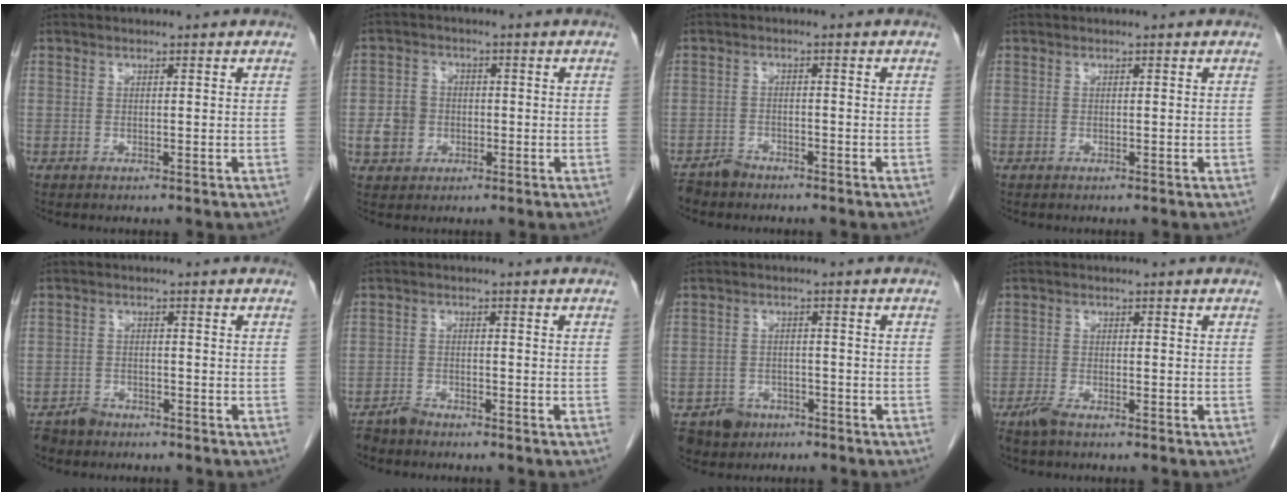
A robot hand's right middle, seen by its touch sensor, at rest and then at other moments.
{"total": 4.5, "force": [-1.1, 4.1, 1.8], "torque": [-0.040, 0.012, -0.013]}
{"total": 2.4, "force": [-2.2, 0.8, 0.3], "torque": [-0.011, -0.003, -0.038]}
{"total": 0.0}
{"total": 2.6, "force": [-2.4, 1.1, 0.4], "torque": [-0.012, -0.001, -0.039]}
{"total": 2.0, "force": [-2.0, 0.2, 0.2], "torque": [-0.005, -0.006, -0.037]}
{"total": 4.7, "force": [-3.2, 3.4, 0.7], "torque": [-0.011, 0.004, -0.049]}
{"total": 2.1, "force": [-1.7, 0.3, 1.2], "torque": [-0.033, -0.005, -0.035]}